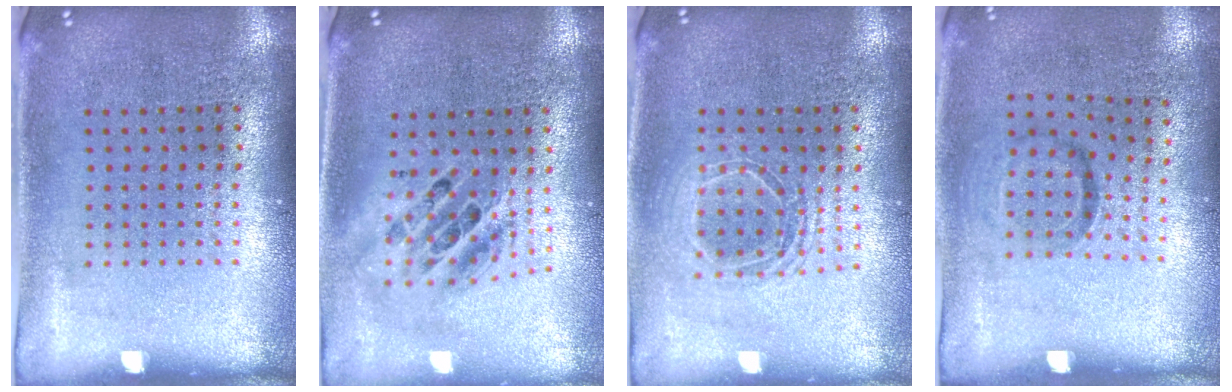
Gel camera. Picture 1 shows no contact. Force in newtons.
{"total": 1.8, "press": 1.5, "slide": 1.1}
{"total": 1.7, "press": 1.4, "slide": 0.9}
{"total": 1.0, "press": 0.6, "slide": 0.8}